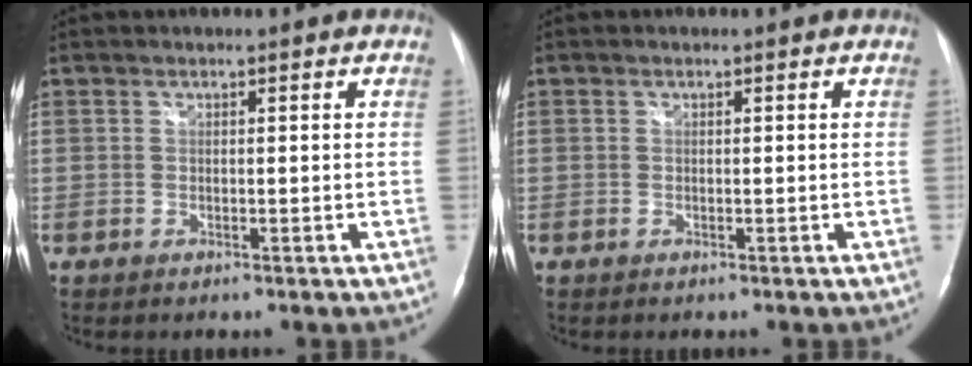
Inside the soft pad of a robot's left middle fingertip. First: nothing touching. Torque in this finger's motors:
{"motor_torque": [-0.02, 0.02, 0.03, 0.01]}